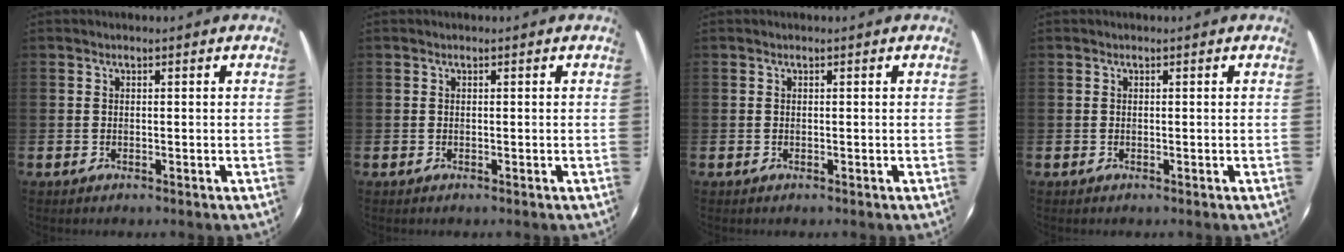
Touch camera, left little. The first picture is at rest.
{"total": 0.0}
{"total": 0.0}
{"total": 0.0}